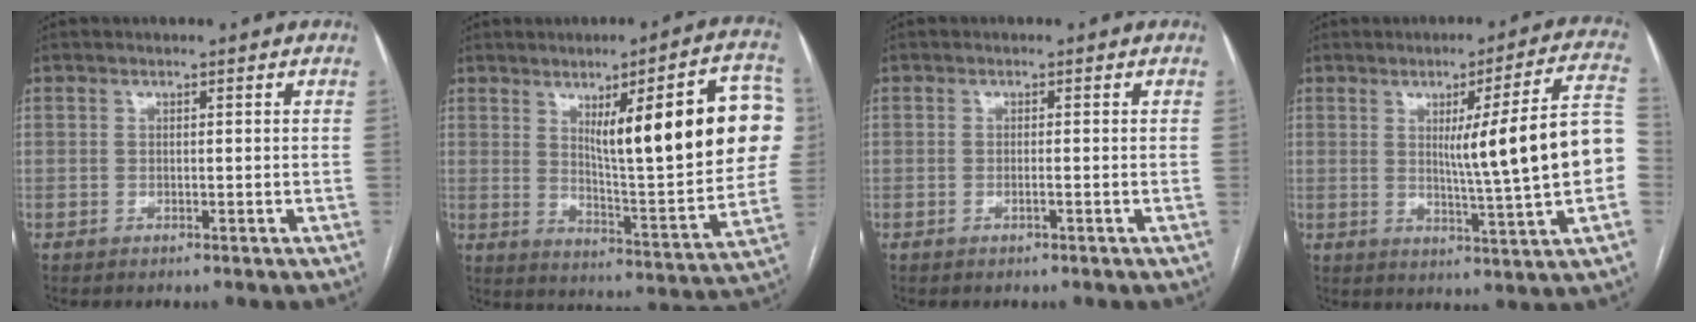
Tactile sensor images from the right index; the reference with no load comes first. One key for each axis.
{"total": 22.0, "fx": 5.4, "fy": 3.0, "fz": 21.1, "tx": -0.249, "ty": 0.009, "tz": 0.080}
{"total": 0.6, "fx": -0.3, "fy": 0.0, "fz": 0.5, "tx": -0.013, "ty": -0.001, "tz": -0.003}
{"total": 15.6, "fx": 0.3, "fy": -1.0, "fz": 15.6, "tx": -0.209, "ty": 0.006, "tz": 0.004}